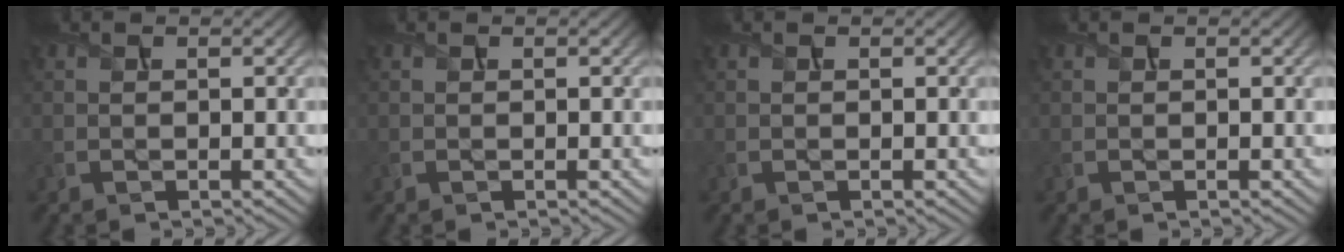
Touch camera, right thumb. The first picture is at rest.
{"total": 0.0}
{"total": 0.0}
{"total": 0.0}